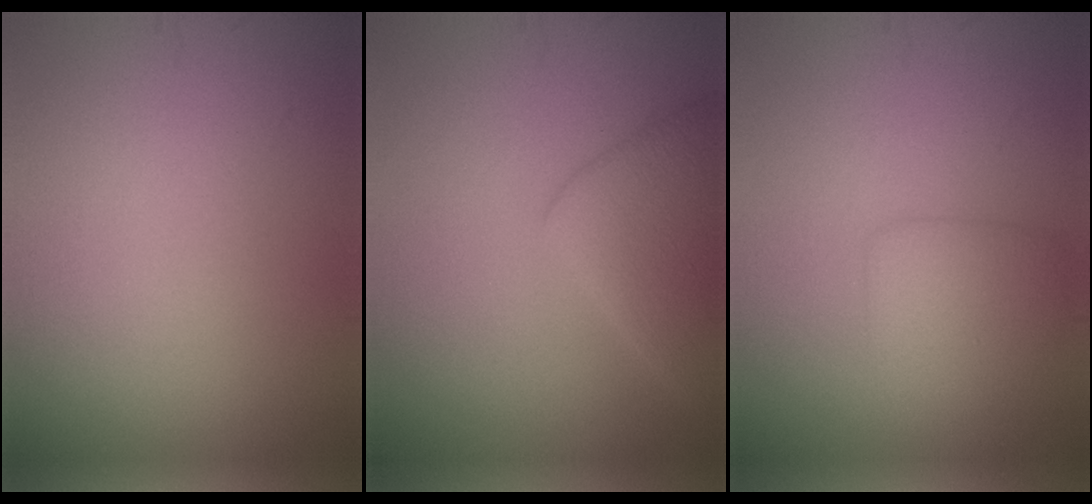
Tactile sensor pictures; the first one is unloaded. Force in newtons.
{"total": 4.7, "press": 4.7, "slide": 0.2}
{"total": 2.8, "press": 2.8, "slide": 0.2}